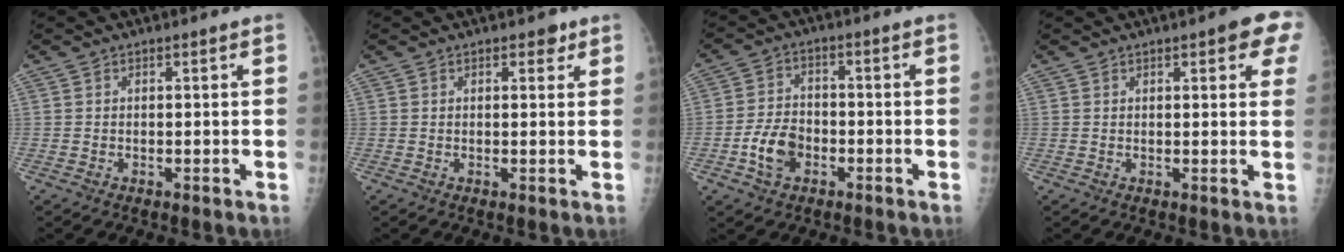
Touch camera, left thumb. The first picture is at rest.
{"total": 2.1, "force": [1.2, 1.3, 1.2], "torque": [0.000, -0.003, 0.012]}
{"total": 7.2, "force": [-3.0, 4.9, 4.2], "torque": [-0.068, 0.021, -0.058]}
{"total": 6.9, "force": [3.1, 2.1, 5.8], "torque": [-0.044, -0.004, 0.029]}